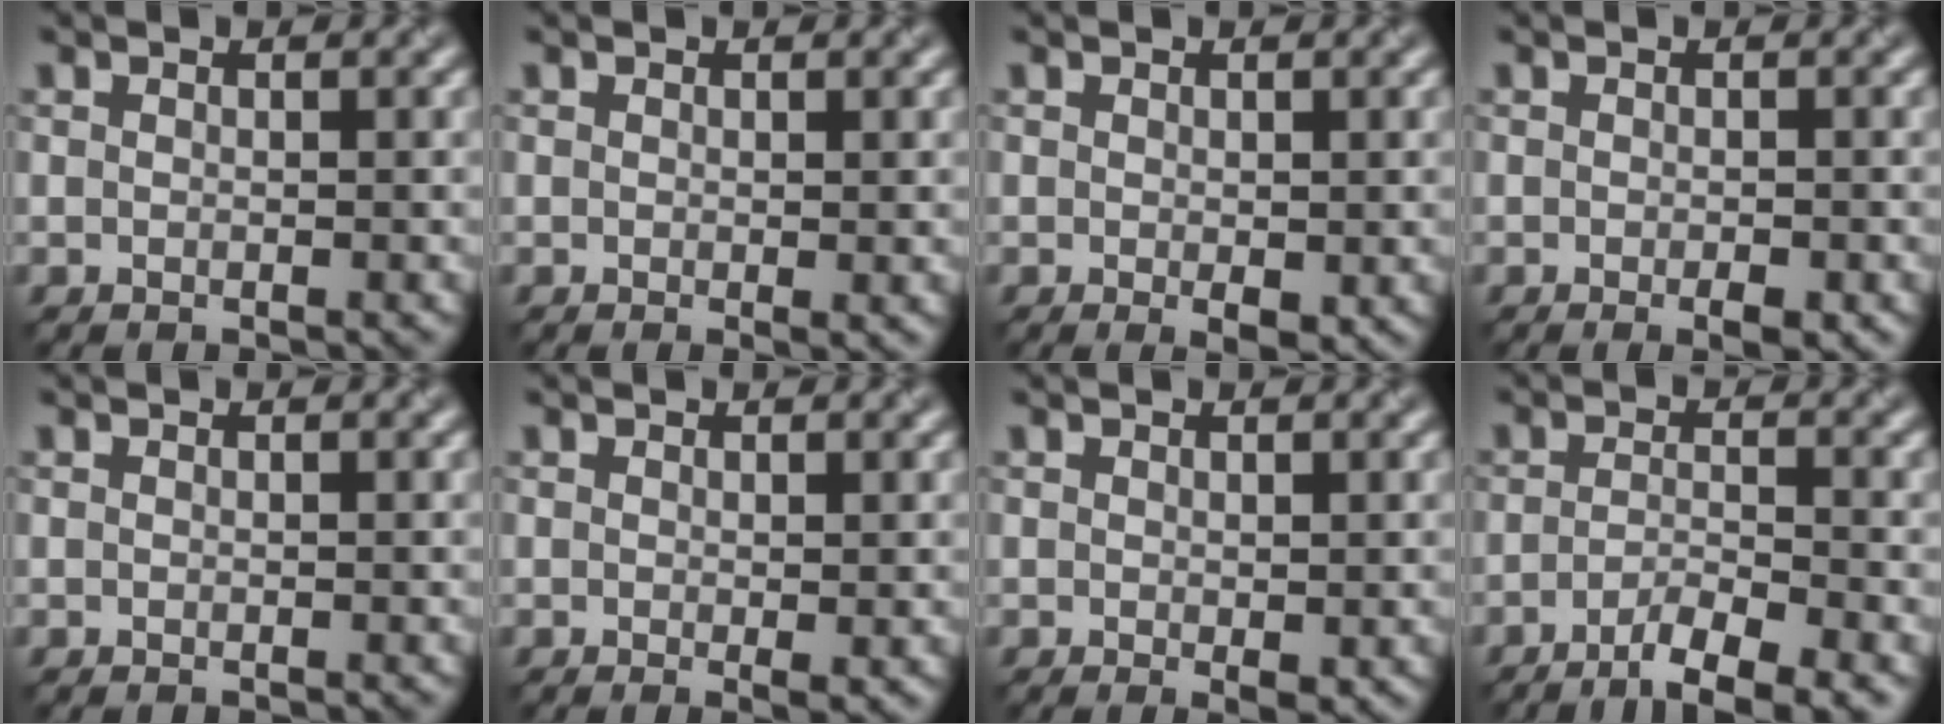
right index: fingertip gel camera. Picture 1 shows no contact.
{"total": 0.7, "force": [0.0, 0.0, 0.7], "torque": [-0.006, -0.004, -0.001]}
{"total": 1.5, "force": [-0.2, 0.6, 1.4], "torque": [-0.020, -0.008, 0.000]}
{"total": 1.7, "force": [-0.8, 0.4, 1.4], "torque": [-0.020, -0.004, -0.009]}
{"total": 0.0}
{"total": 1.0, "force": [0.0, 0.1, 1.0], "torque": [-0.012, -0.006, -0.001]}
{"total": 1.2, "force": [-0.1, 0.4, 1.1], "torque": [-0.013, -0.006, -0.001]}
{"total": 4.4, "force": [-2.7, 0.8, 3.3], "torque": [-0.053, 0.002, -0.050]}